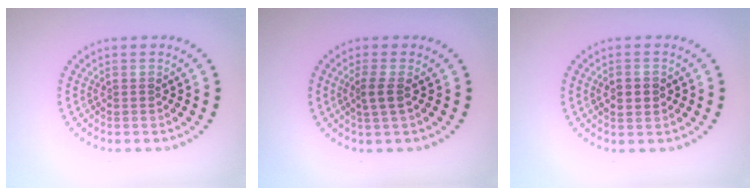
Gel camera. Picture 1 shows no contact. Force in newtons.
{"total": 1.7, "press": 1.4, "slide": 1.0}
{"total": 2.6, "press": 2.6, "slide": 0.1}